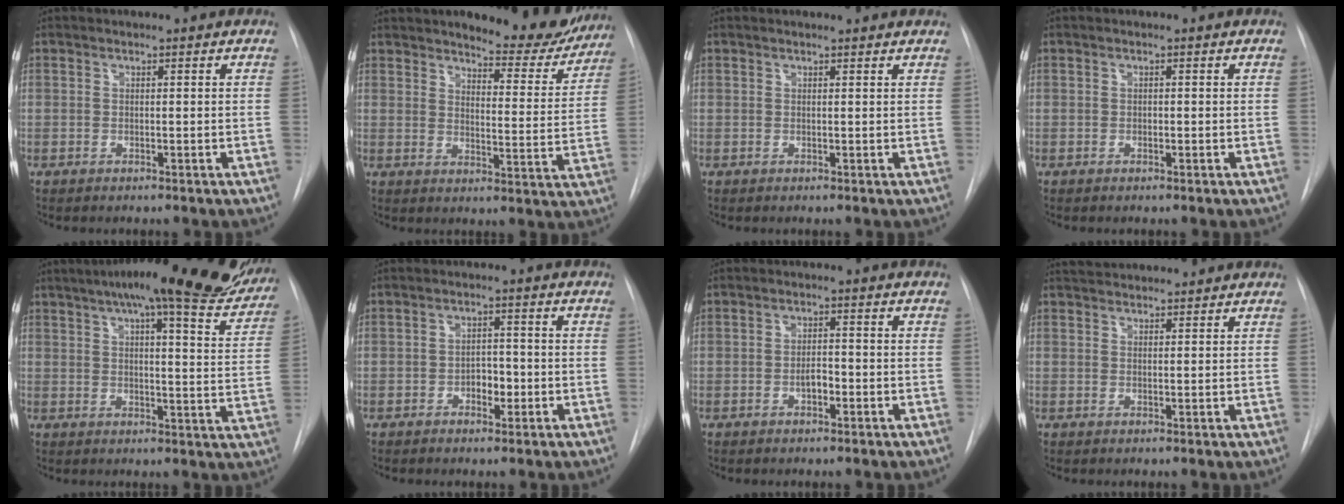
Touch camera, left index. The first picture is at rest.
{"total": 12.3, "force": [11.1, 3.0, 4.2], "torque": [-0.034, -0.044, 0.130]}
{"total": 2.7, "force": [2.6, 0.4, 0.6], "torque": [-0.010, 0.011, 0.020]}
{"total": 1.2, "force": [-1.2, 0.1, -0.1], "torque": [0.004, -0.005, -0.018]}
{"total": 23.2, "force": [18.4, 4.2, 13.5], "torque": [-0.192, -0.011, 0.222]}
{"total": 3.3, "force": [-2.2, 1.7, 1.9], "torque": [-0.021, 0.002, -0.031]}
{"total": 2.7, "force": [-2.0, 0.9, 1.6], "torque": [-0.023, -0.001, -0.030]}
{"total": 6.0, "force": [5.6, 1.1, 1.6], "torque": [-0.027, 0.032, 0.082]}